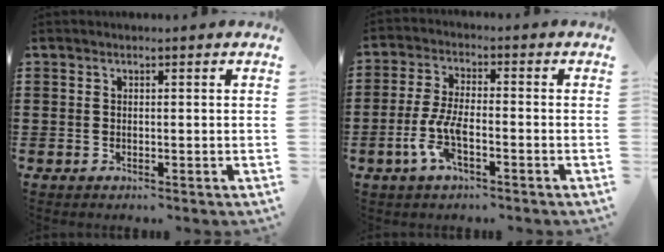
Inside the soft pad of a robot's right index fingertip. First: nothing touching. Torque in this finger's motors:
{"motor_torque": [1.09, 1.05, 0.16, 0.13]}